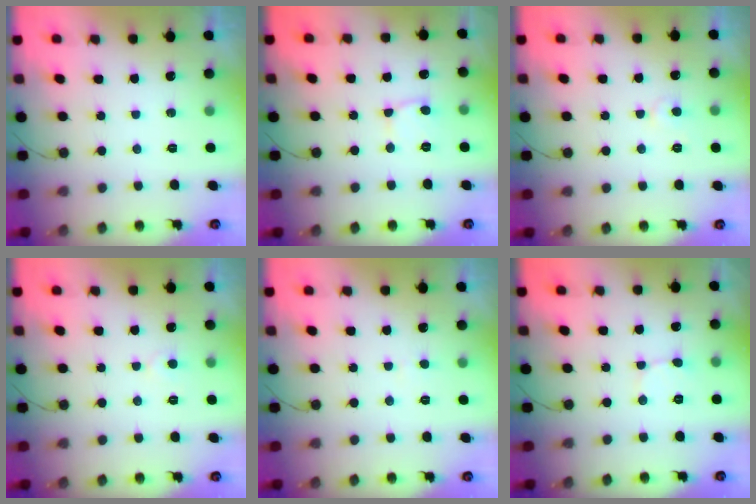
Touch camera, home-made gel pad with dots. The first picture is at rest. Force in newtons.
{"total": 3.3, "press": 3.3, "slide": 0.2}
{"total": 4.6, "press": 4.6, "slide": 0.5}
{"total": 2.9, "press": 2.9, "slide": 0.3}
{"total": 1.8, "press": 1.7, "slide": 0.1}
{"total": 0.9, "press": 0.9, "slide": 0.1}